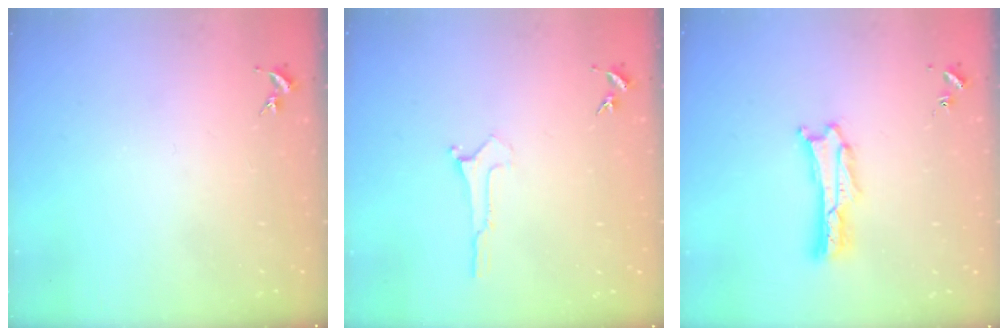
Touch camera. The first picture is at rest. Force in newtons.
{"total": 0.0}
{"total": 1.4, "press": 1.4, "slide": 0.0}